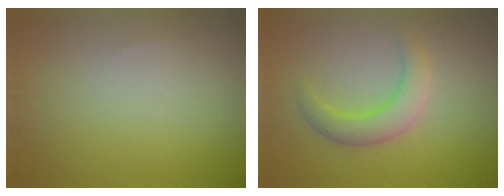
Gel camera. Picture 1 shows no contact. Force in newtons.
{"total": 3.4, "press": 3.4, "slide": 0.1}